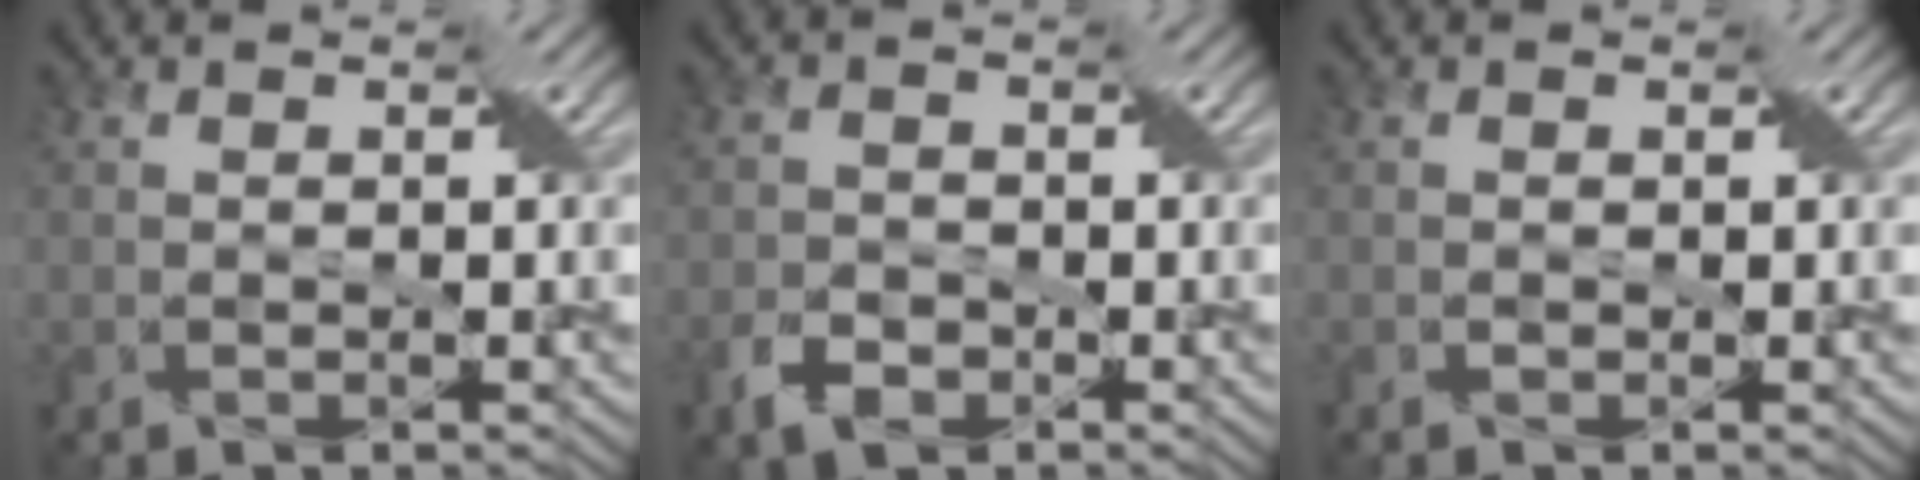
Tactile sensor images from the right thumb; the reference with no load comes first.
{"total": 3.4, "force": [-1.9, 2.2, 1.8], "torque": [-0.040, -0.002, -0.043]}
{"total": 0.0}